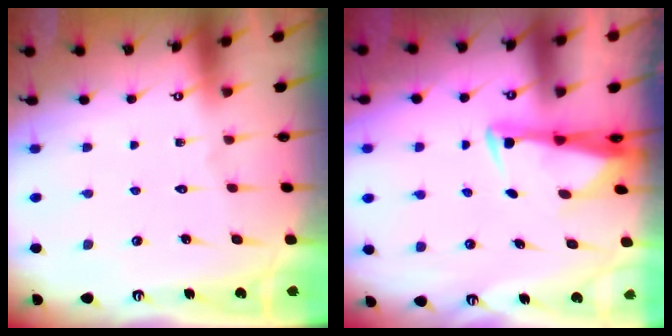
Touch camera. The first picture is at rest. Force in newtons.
{"total": 3.1, "press": 3.1, "slide": 0.7}